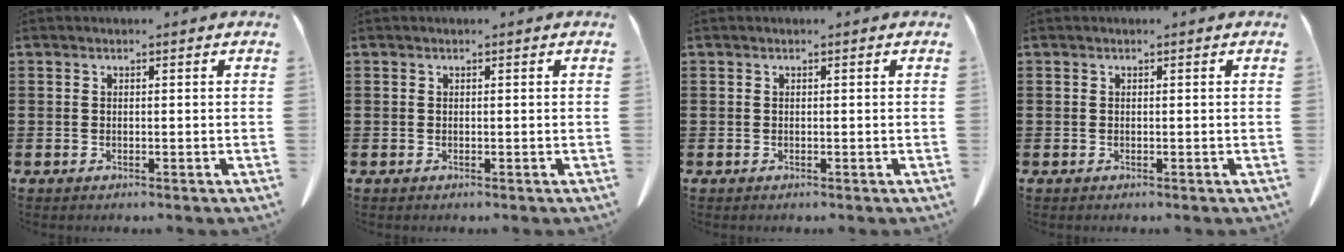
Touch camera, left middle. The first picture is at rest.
{"total": 0.0}
{"total": 0.0}
{"total": 0.0}